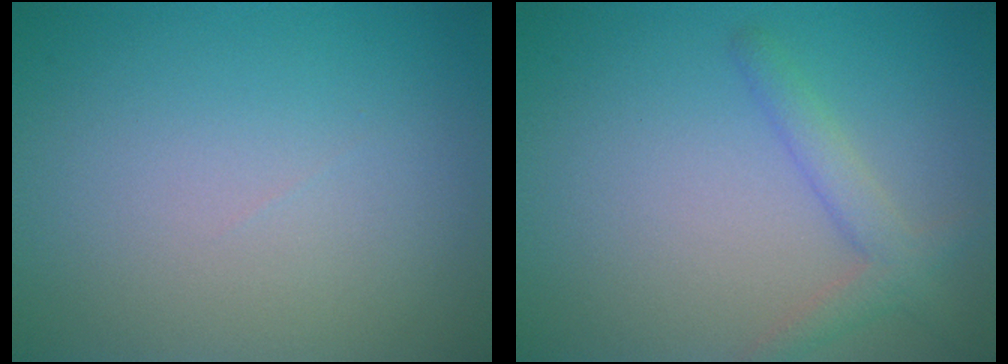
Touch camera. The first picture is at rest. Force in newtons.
{"total": 2.4, "press": 2.4, "slide": 0.2}